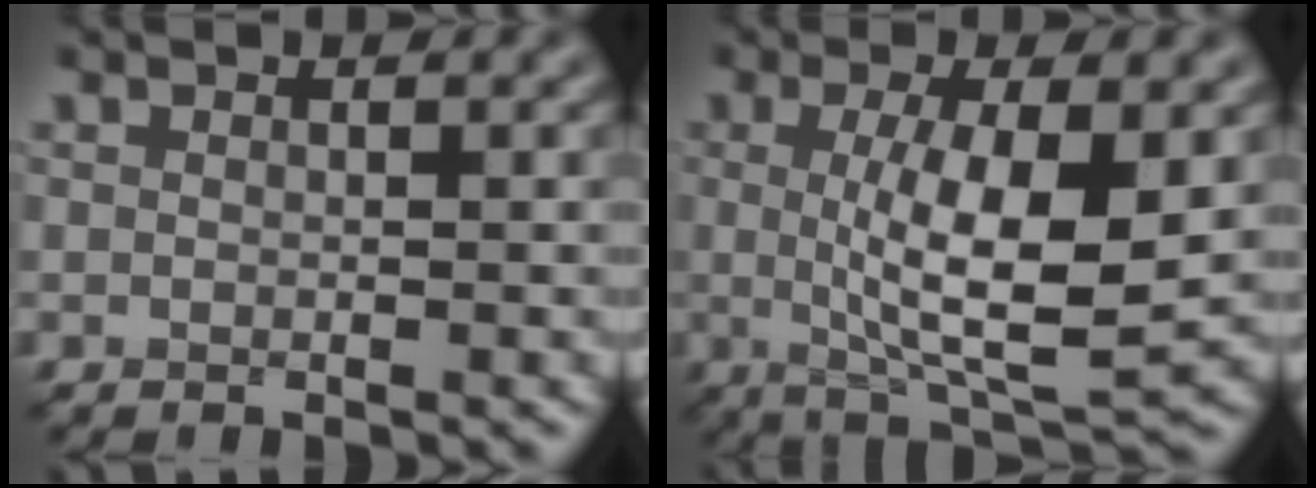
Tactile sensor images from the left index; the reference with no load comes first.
{"total": 8.0, "force": [0.2, 2.2, 7.7], "torque": [-0.126, -0.013, 0.009]}